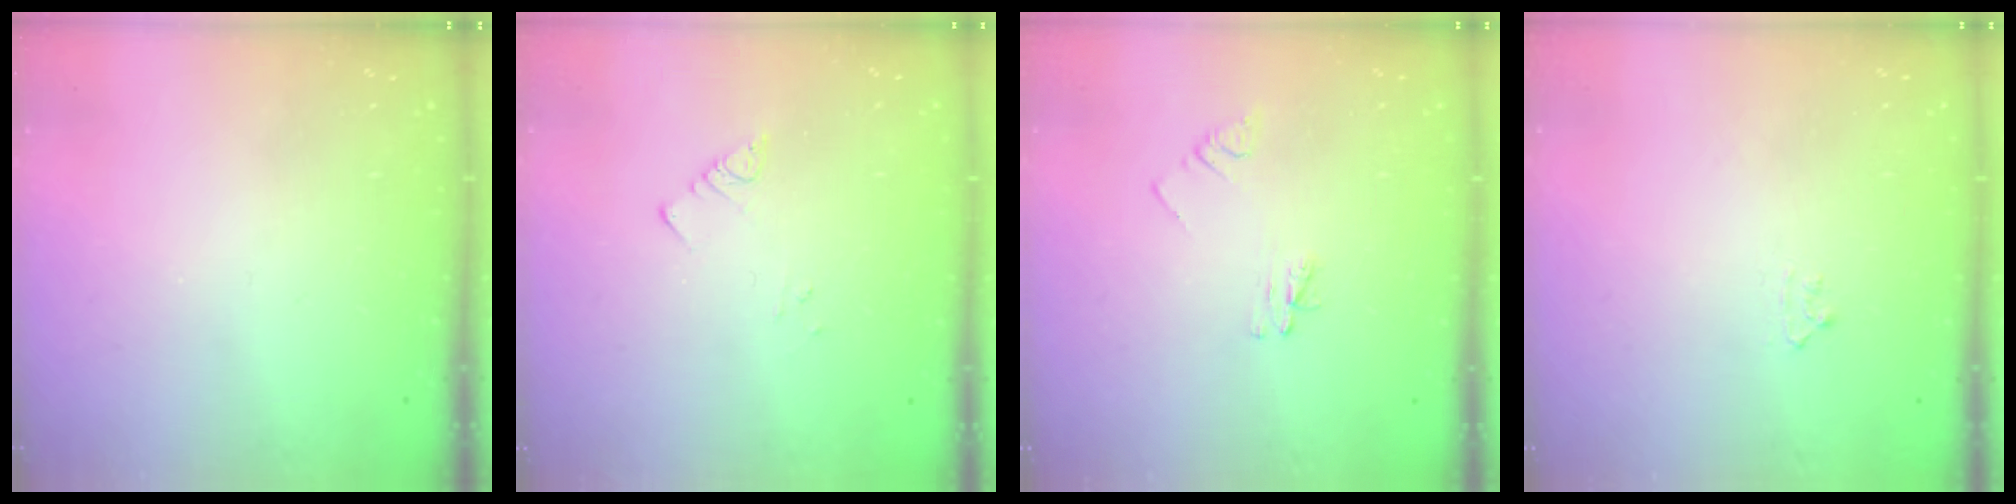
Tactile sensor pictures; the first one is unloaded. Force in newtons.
{"total": 4.0, "press": 3.9, "slide": 0.5}
{"total": 3.2, "press": 3.2, "slide": 0.4}
{"total": 4.6, "press": 4.5, "slide": 0.5}